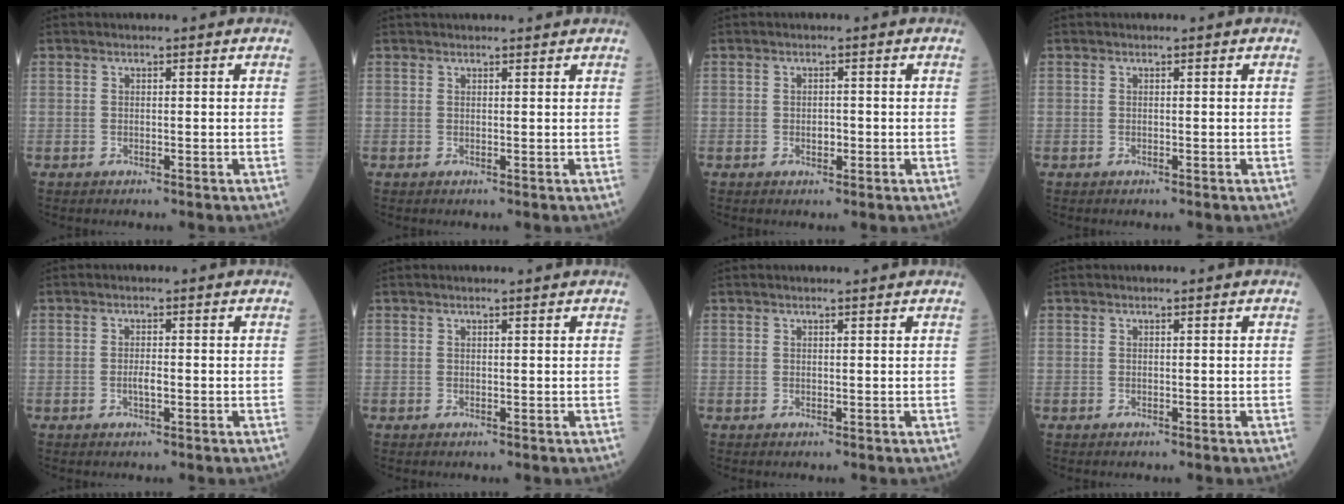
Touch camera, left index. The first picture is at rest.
{"total": 4.1, "force": [3.9, 0.4, 1.2], "torque": [-0.011, 0.030, 0.049]}
{"total": 1.3, "force": [-0.3, 0.8, 1.0], "torque": [-0.017, 0.002, -0.004]}
{"total": 0.0}
{"total": 1.5, "force": [-0.4, 0.3, 1.4], "torque": [-0.029, 0.000, -0.007]}
{"total": 1.1, "force": [1.0, -0.2, 0.5], "torque": [-0.008, 0.006, 0.018]}
{"total": 1.4, "force": [1.3, -0.2, 0.7], "torque": [-0.010, 0.009, 0.021]}
{"total": 0.0}